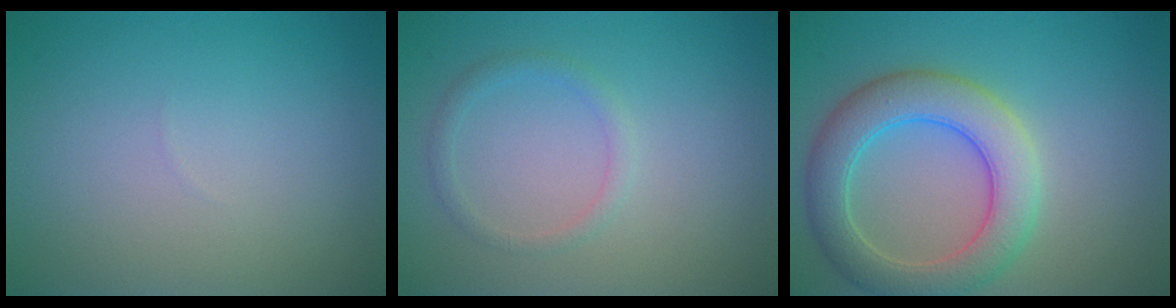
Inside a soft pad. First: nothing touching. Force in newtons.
{"total": 1.3, "press": 1.3, "slide": 0.1}
{"total": 6.1, "press": 6.1, "slide": 0.4}